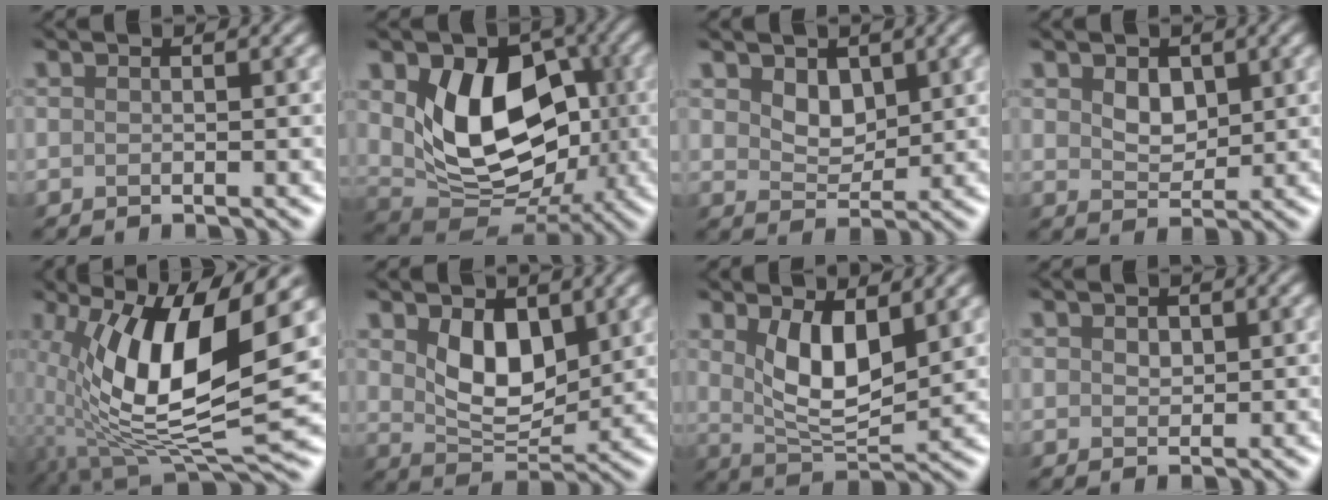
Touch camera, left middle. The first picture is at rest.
{"total": 9.2, "force": [1.4, 6.7, 6.2], "torque": [-0.115, -0.021, 0.033]}
{"total": 2.2, "force": [1.3, 1.5, 1.0], "torque": [-0.027, -0.005, 0.019]}
{"total": 2.3, "force": [1.0, 1.6, 1.2], "torque": [-0.028, -0.003, 0.015]}
{"total": 12.2, "force": [1.2, 3.9, 11.5], "torque": [-0.229, -0.019, 0.019]}
{"total": 4.6, "force": [1.9, 2.7, 3.2], "torque": [-0.068, -0.009, 0.031]}
{"total": 5.1, "force": [2.1, 2.2, 4.1], "torque": [-0.090, -0.011, 0.040]}
{"total": 0.9, "force": [0.5, 0.7, 0.3], "torque": [-0.008, -0.001, 0.004]}